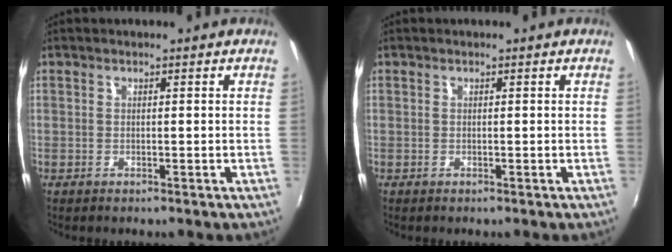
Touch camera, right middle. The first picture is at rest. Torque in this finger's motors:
{"motor_torque": [0.00, -0.01, 0.00, 0.00]}